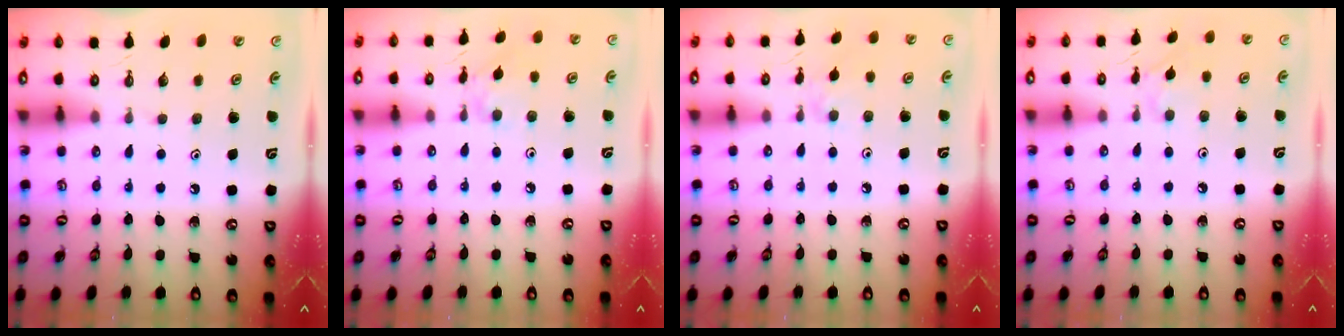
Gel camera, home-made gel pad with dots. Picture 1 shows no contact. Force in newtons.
{"total": 4.7, "press": 4.7, "slide": 0.3}
{"total": 2.5, "press": 2.5, "slide": 0.5}
{"total": 3.5, "press": 3.5, "slide": 0.2}